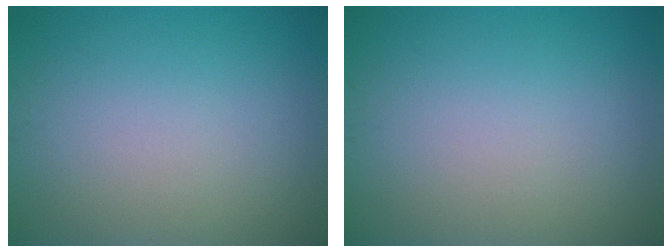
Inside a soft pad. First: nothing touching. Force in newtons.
{"total": 0.0}